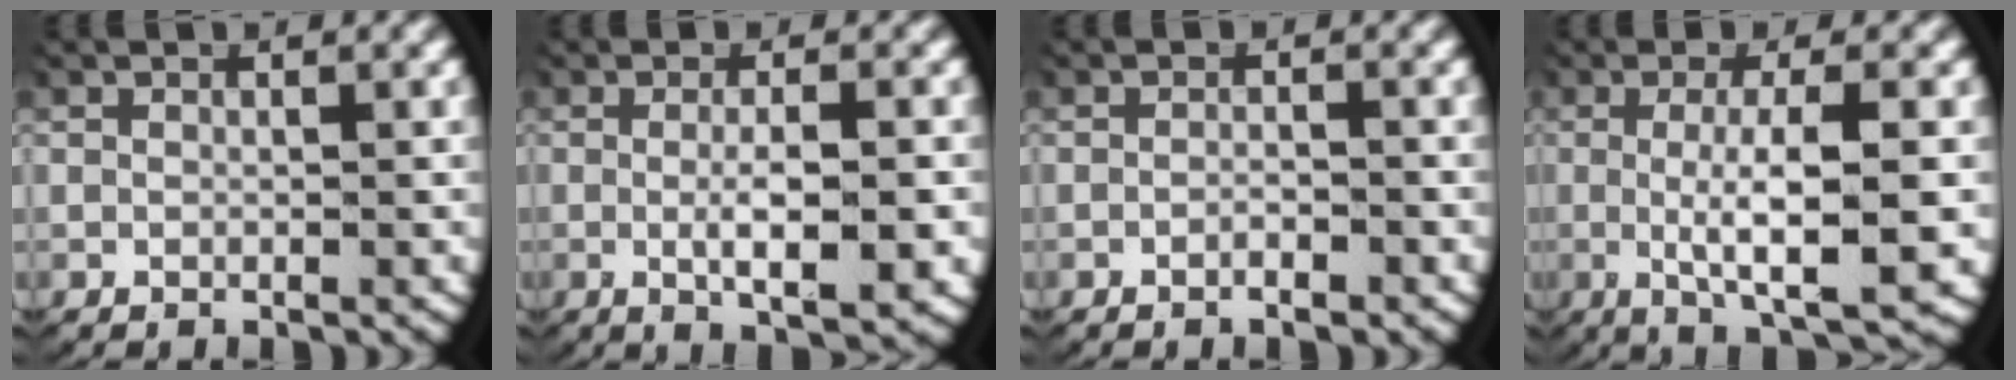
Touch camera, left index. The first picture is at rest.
{"total": 4.5, "force": [-0.9, 1.1, 4.3], "torque": [-0.076, -0.010, -0.010]}
{"total": 1.4, "force": [-1.1, 0.3, 0.8], "torque": [-0.013, -0.001, -0.021]}
{"total": 7.1, "force": [-1.9, 2.0, 6.5], "torque": [-0.119, -0.022, -0.017]}